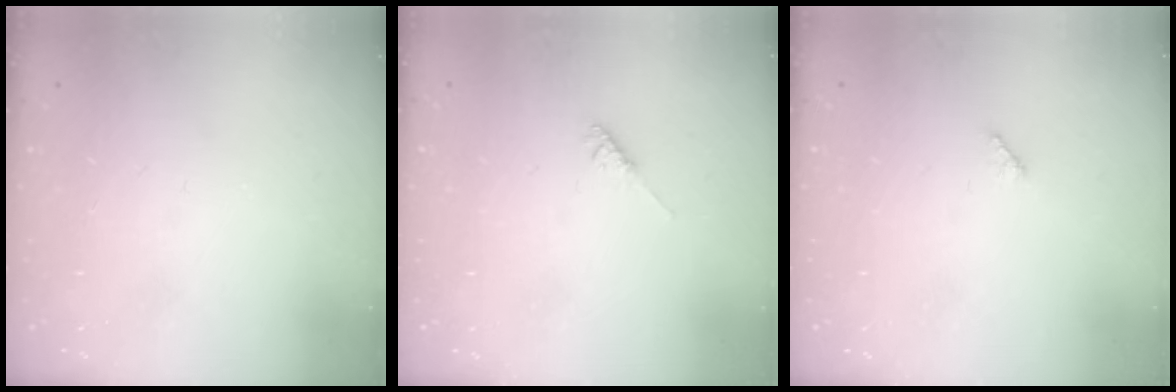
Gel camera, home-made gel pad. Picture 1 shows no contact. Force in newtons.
{"total": 3.5, "press": 3.5, "slide": 0.7}
{"total": 2.9, "press": 2.9, "slide": 0.4}